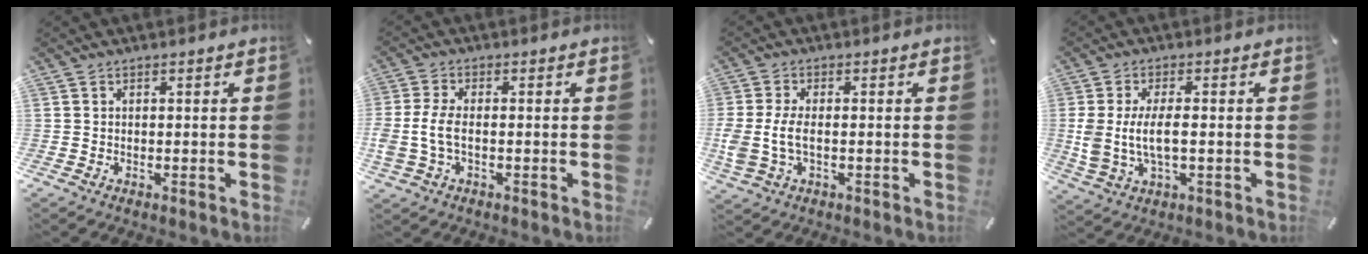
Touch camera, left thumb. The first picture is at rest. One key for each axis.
{"total": 6.0, "fx": -1.1, "fy": 3.1, "fz": 5.1, "tx": -0.112, "ty": 0.000, "tz": -0.022}
{"total": 6.5, "fx": -0.8, "fy": 3.3, "fz": 5.6, "tx": -0.128, "ty": -0.005, "tz": -0.018}
{"total": 8.5, "fx": 0.0, "fy": 3.7, "fz": 7.6, "tx": -0.169, "ty": -0.008, "tz": -0.004}